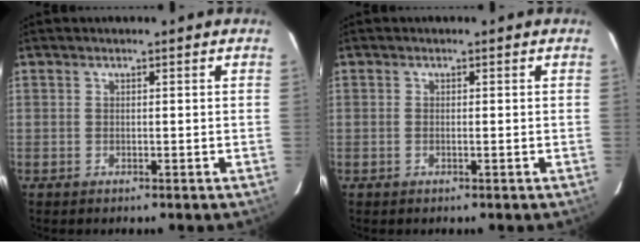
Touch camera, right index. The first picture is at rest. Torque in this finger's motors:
{"motor_torque": [-0.10, 0.13, -0.04, 0.00]}